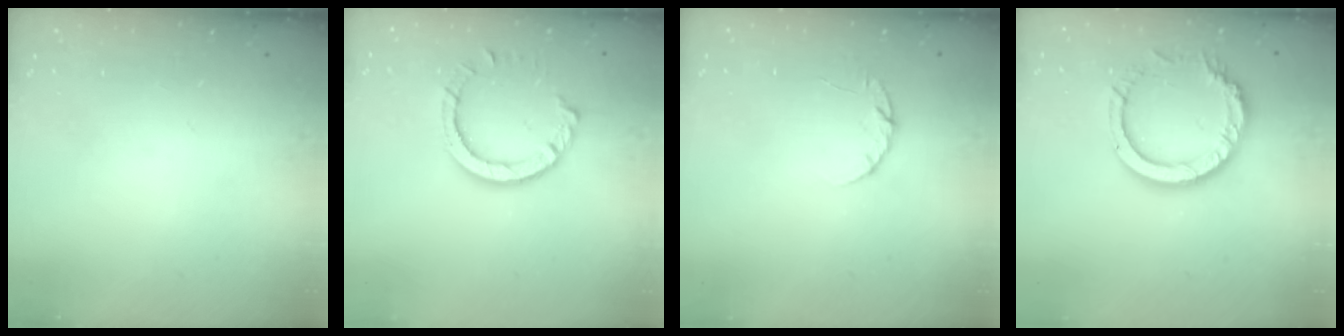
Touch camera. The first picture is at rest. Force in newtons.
{"total": 8.8, "press": 8.7, "slide": 1.0}
{"total": 4.8, "press": 4.7, "slide": 0.6}
{"total": 12.3, "press": 12.2, "slide": 1.0}